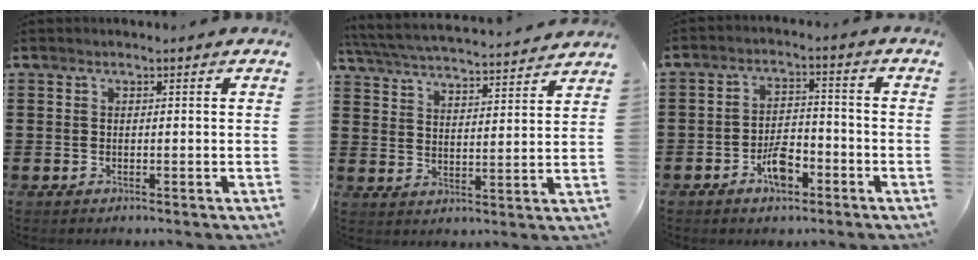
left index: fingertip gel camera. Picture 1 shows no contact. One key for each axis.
{"total": 4.9, "fx": 4.8, "fy": -0.5, "fz": 0.8, "tx": -0.041, "ty": -0.036, "tz": 0.079}
{"total": 5.4, "fx": -3.0, "fy": 2.7, "fz": 3.6, "tx": -0.065, "ty": 0.009, "tz": -0.054}